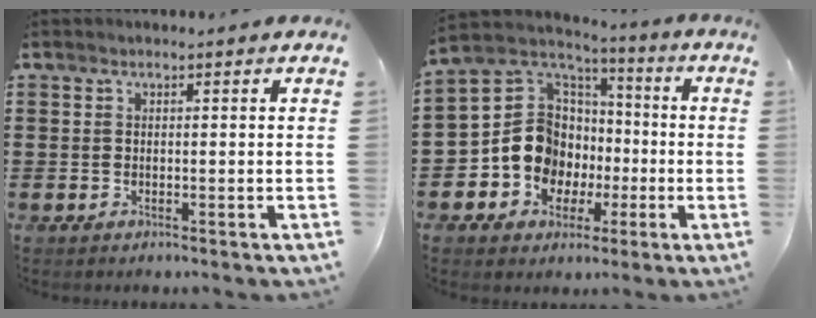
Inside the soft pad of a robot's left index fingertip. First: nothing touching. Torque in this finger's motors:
{"motor_torque": [1.95, 0.19, 1.05, 0.14]}